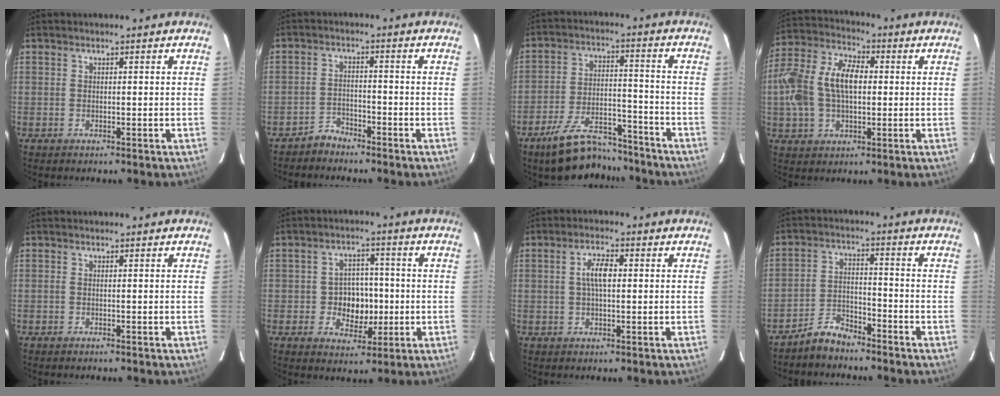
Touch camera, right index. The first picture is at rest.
{"total": 3.2, "force": [-2.9, 1.3, 0.0], "torque": [-0.003, 0.009, -0.053]}
{"total": 15.2, "force": [-12.6, 5.5, 6.4], "torque": [-0.131, 0.009, -0.189]}
{"total": 16.1, "force": [0.6, 10.1, 12.6], "torque": [-0.268, 0.023, 0.011]}
{"total": 0.0}
{"total": 7.3, "force": [-1.2, 6.2, 3.7], "torque": [-0.076, 0.012, -0.011]}
{"total": 4.4, "force": [0.5, 1.6, 4.1], "torque": [-0.078, 0.009, 0.011]}
{"total": 5.5, "force": [-4.9, 2.0, 1.4], "torque": [-0.040, 0.018, -0.087]}